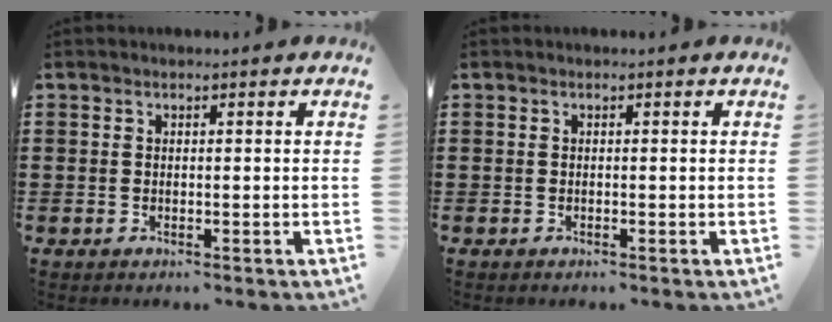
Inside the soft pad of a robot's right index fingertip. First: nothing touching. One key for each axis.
{"total": 0.0}